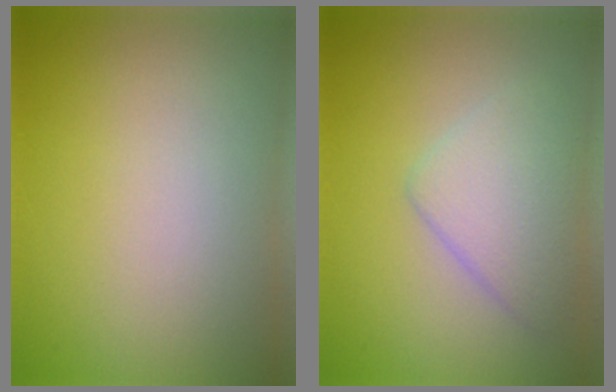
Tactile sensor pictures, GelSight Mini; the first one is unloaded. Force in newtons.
{"total": 3.7, "press": 3.7, "slide": 0.0}